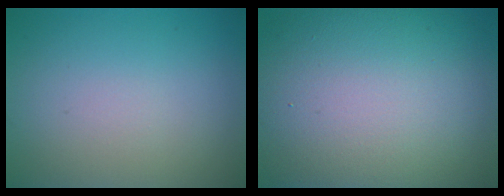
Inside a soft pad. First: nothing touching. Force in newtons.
{"total": 17.2, "press": 17.1, "slide": 1.2}